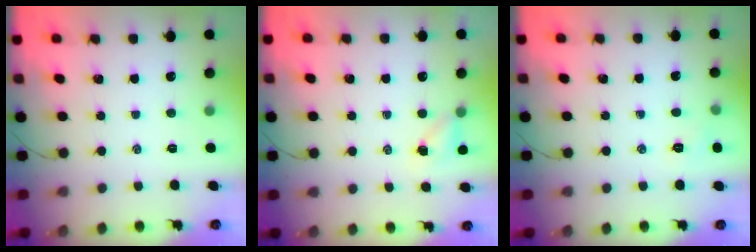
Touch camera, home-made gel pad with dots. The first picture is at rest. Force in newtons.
{"total": 4.2, "press": 4.1, "slide": 0.6}
{"total": 4.3, "press": 4.2, "slide": 1.1}